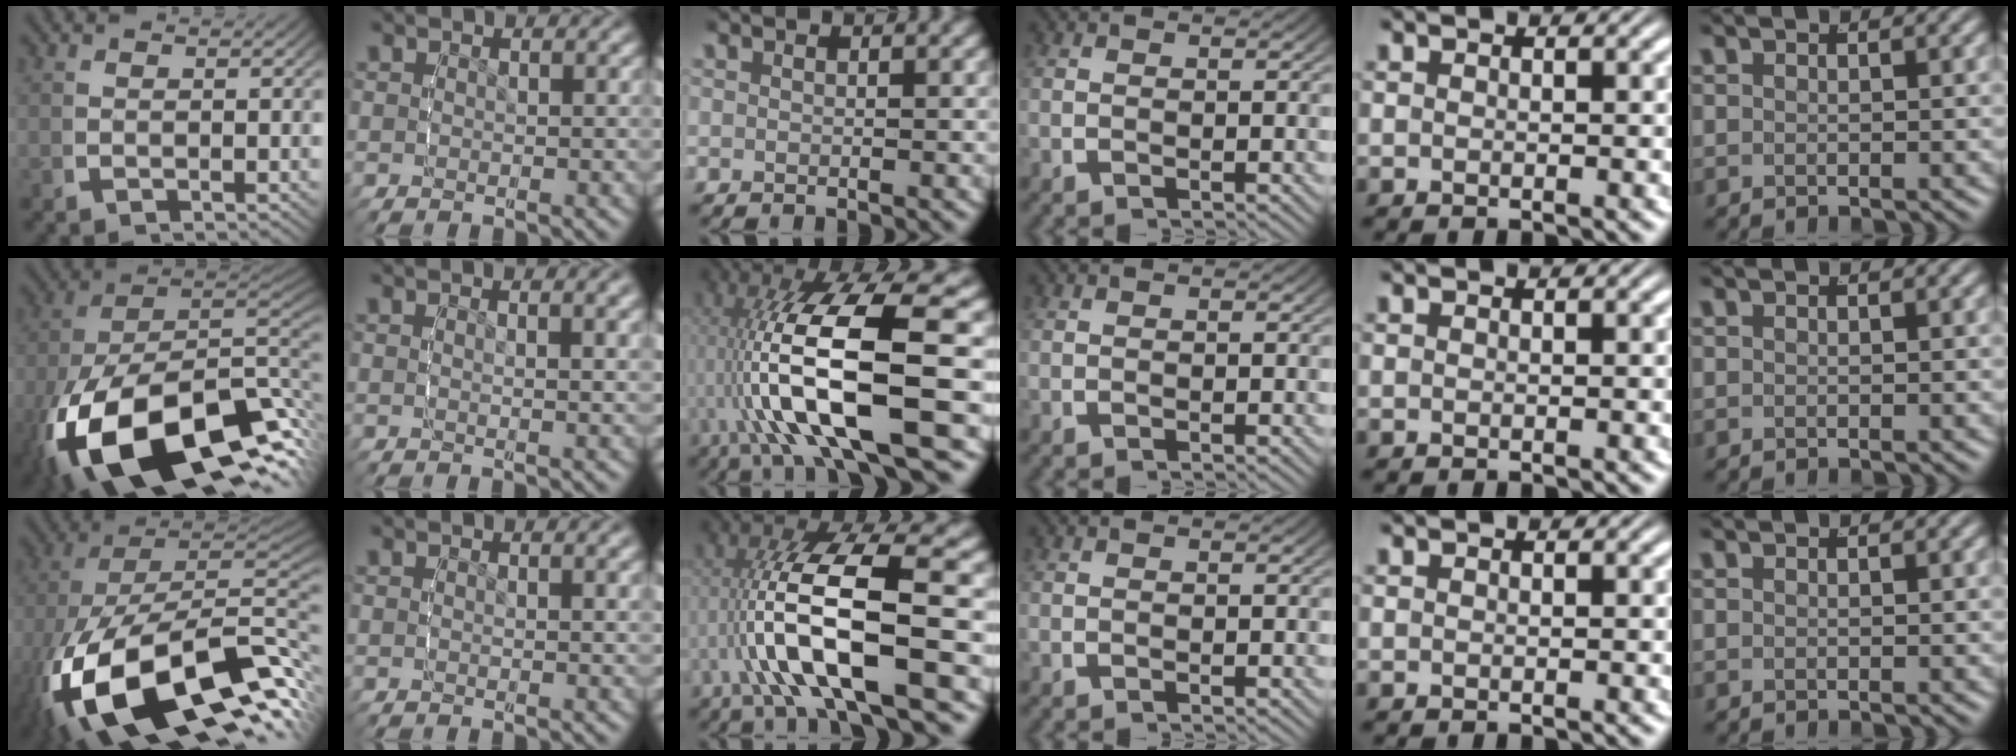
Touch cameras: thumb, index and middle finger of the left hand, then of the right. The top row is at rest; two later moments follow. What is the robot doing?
{"motion": "lift_and_place", "object": "tape"}